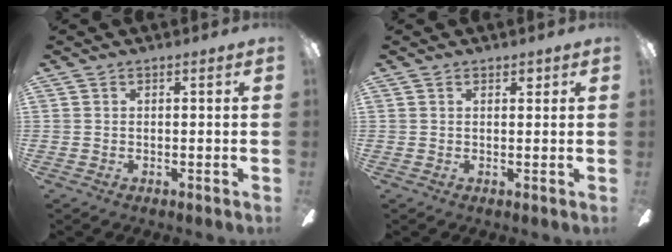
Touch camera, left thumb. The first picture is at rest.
{"total": 0.7, "force": [0.4, 0.3, 0.5], "torque": [-0.011, 0.004, 0.005]}